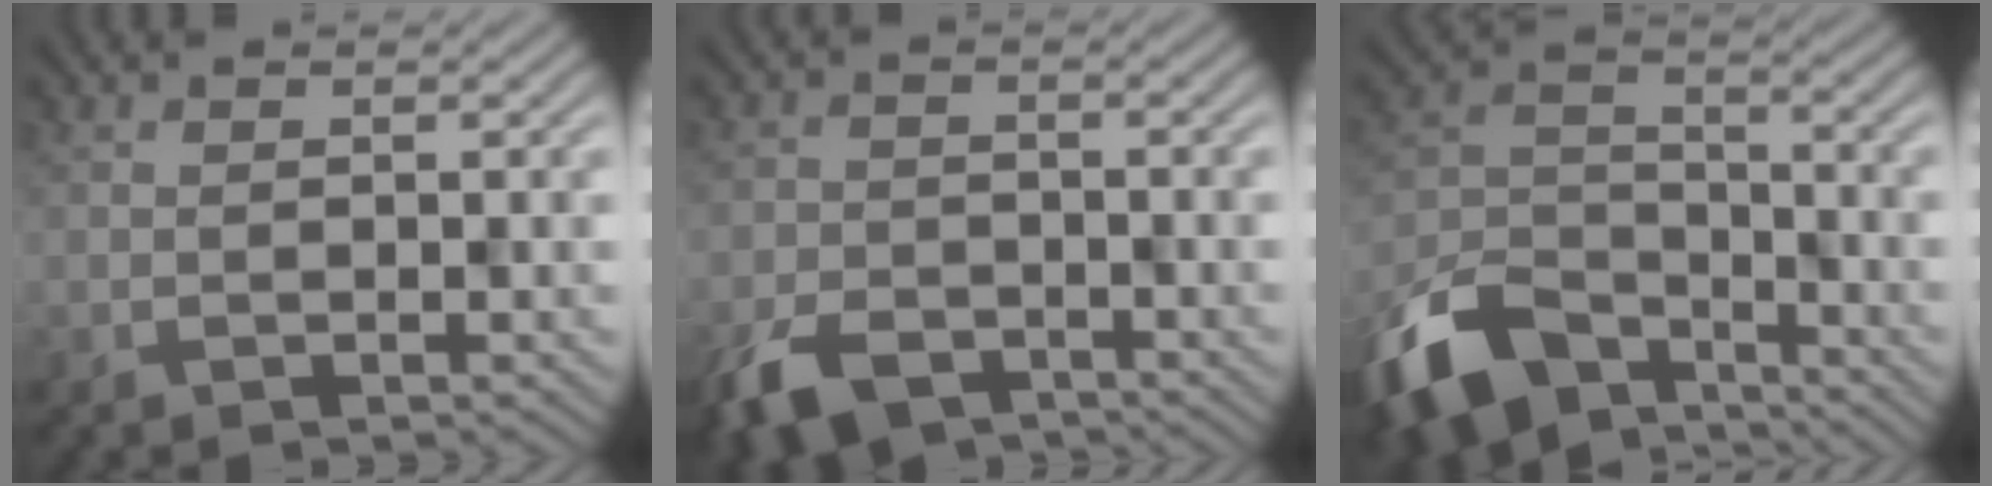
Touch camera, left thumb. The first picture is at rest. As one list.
[{"total": 6.2, "force": [-5.5, 2.3, 1.7], "torque": [-0.043, -0.016, -0.082]}, {"total": 11.6, "force": [-9.9, 4.6, 3.8], "torque": [-0.093, -0.017, -0.172]}]